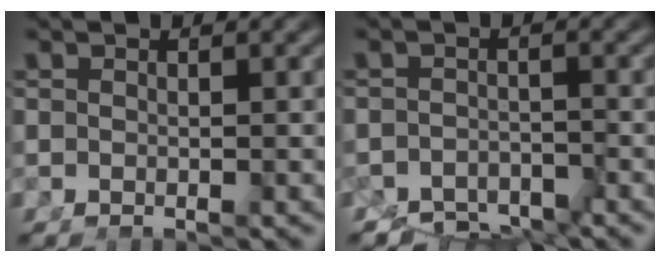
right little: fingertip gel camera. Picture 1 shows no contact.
{"total": 5.1, "force": [-4.0, 2.9, 1.0], "torque": [-0.007, -0.020, -0.066]}